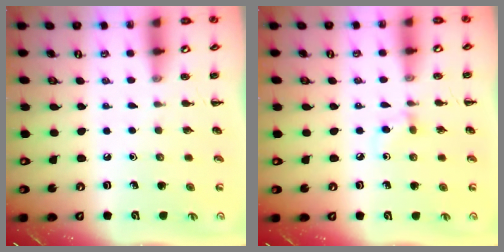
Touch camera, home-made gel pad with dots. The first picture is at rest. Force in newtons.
{"total": 4.8, "press": 4.4, "slide": 2.0}